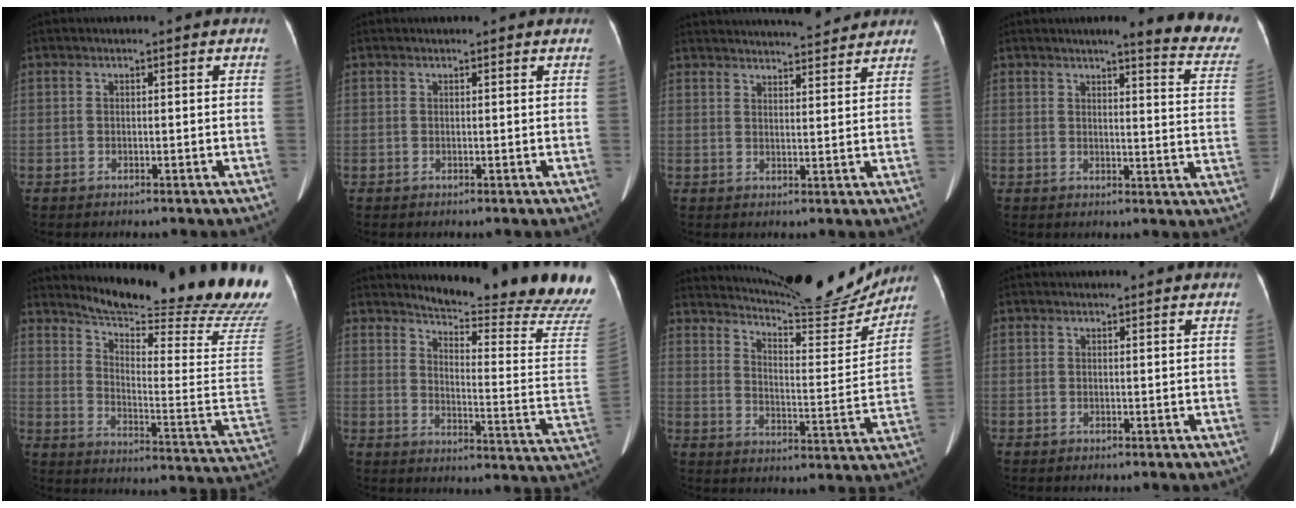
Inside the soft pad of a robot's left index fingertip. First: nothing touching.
{"total": 1.2, "force": [1.2, 0.2, 0.3], "torque": [-0.011, 0.008, 0.012]}
{"total": 13.9, "force": [13.2, 1.5, 4.1], "torque": [-0.060, 0.019, 0.178]}
{"total": 12.8, "force": [11.4, 0.6, 5.6], "torque": [-0.045, -0.058, 0.105]}
{"total": 28.3, "force": [26.1, -0.1, 10.9], "torque": [-0.167, -0.166, 0.323]}
{"total": 21.5, "force": [20.2, -1.6, 7.1], "torque": [-0.112, -0.154, 0.240]}
{"total": 19.3, "force": [18.3, 1.6, 5.9], "torque": [-0.093, -0.055, 0.243]}
{"total": 2.7, "force": [2.6, 0.5, 0.6], "torque": [-0.013, 0.011, 0.025]}